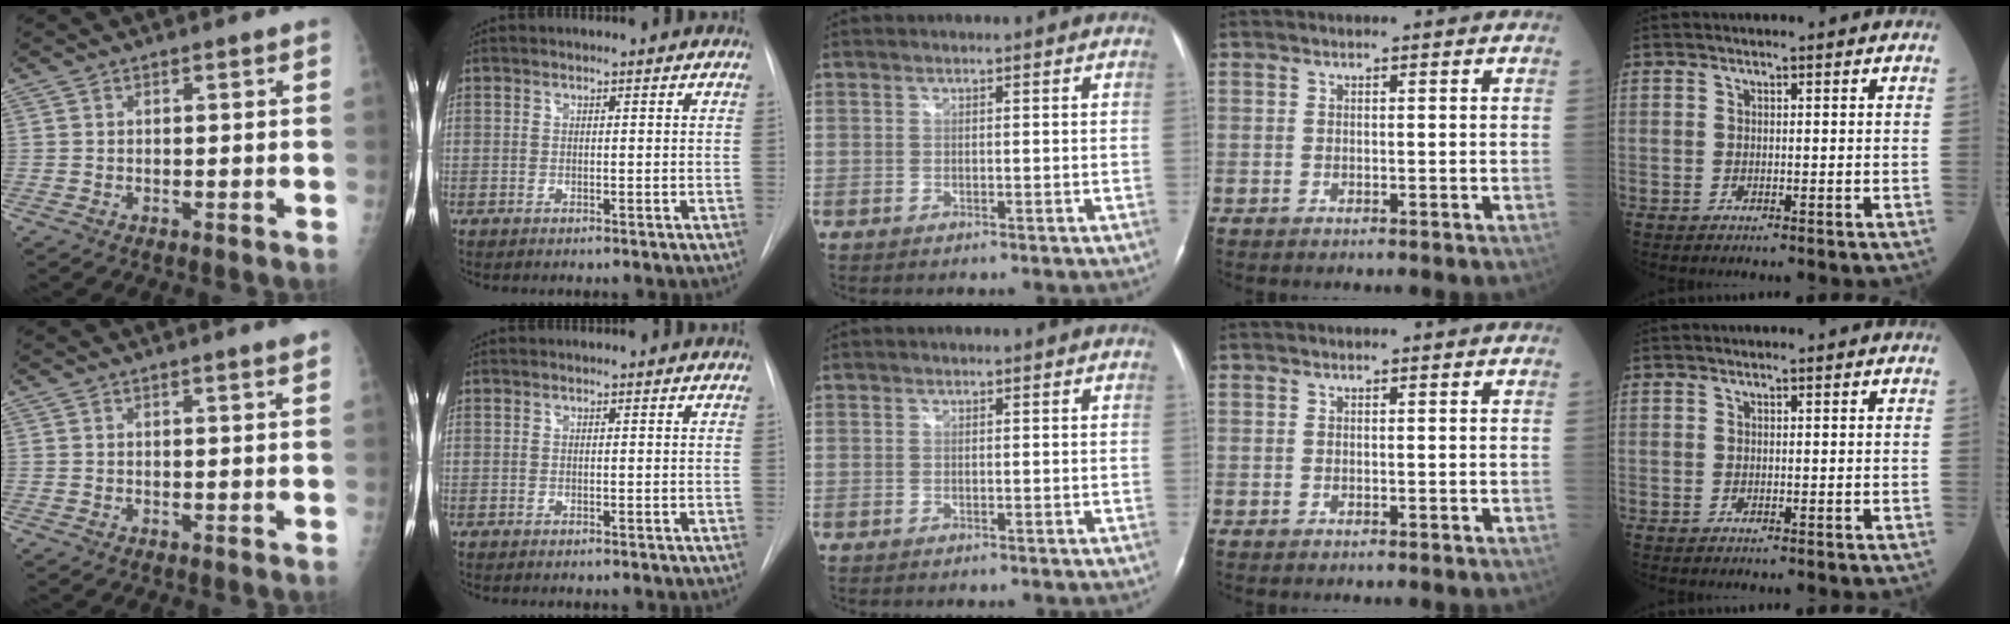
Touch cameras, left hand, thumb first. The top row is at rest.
{"thumb": {"total": 1.6, "force": [1.1, -0.3, 1.1], "torque": [-0.015, -0.003, 0.015]}}